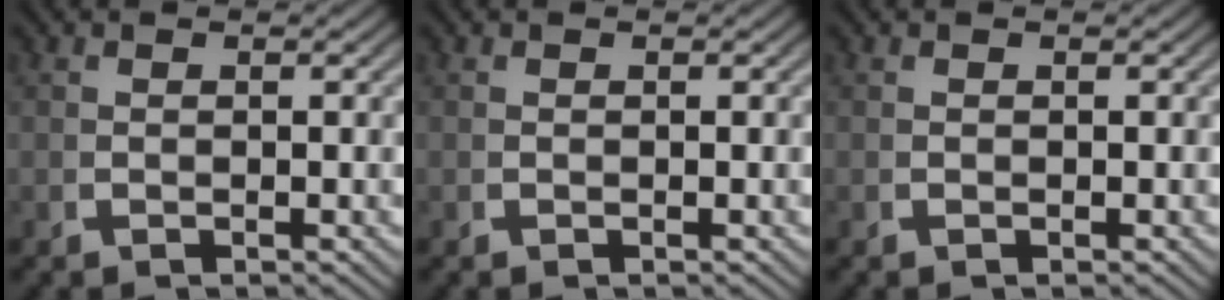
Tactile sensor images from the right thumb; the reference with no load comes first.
{"total": 0.0}
{"total": 0.0}